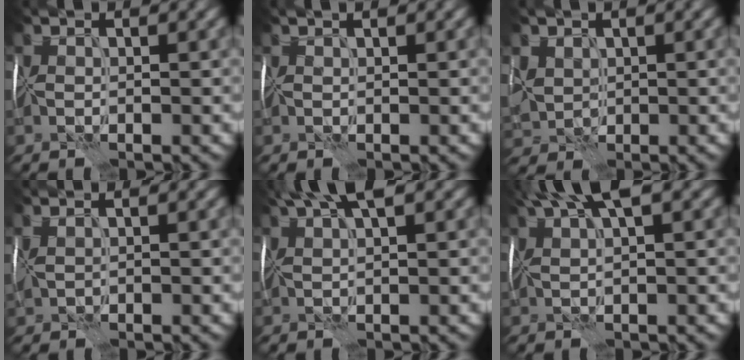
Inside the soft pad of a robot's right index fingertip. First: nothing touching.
{"total": 1.5, "force": [0.9, 0.6, 1.0], "torque": [-0.005, 0.009, 0.006]}
{"total": 1.9, "force": [0.8, 1.7, 0.0], "torque": [-0.029, -0.002, 0.021]}
{"total": 2.0, "force": [0.9, 1.1, 1.3], "torque": [-0.039, 0.010, 0.021]}
{"total": 5.8, "force": [4.0, 1.4, 4.1], "torque": [-0.068, 0.029, 0.054]}
{"total": 6.7, "force": [4.3, 1.5, 4.9], "torque": [-0.083, 0.025, 0.065]}